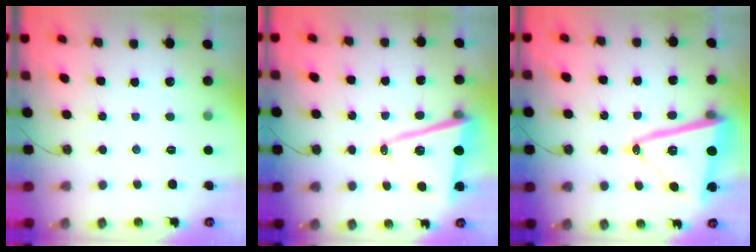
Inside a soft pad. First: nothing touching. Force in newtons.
{"total": 14.1, "press": 13.9, "slide": 2.5}
{"total": 17.0, "press": 16.9, "slide": 2.0}